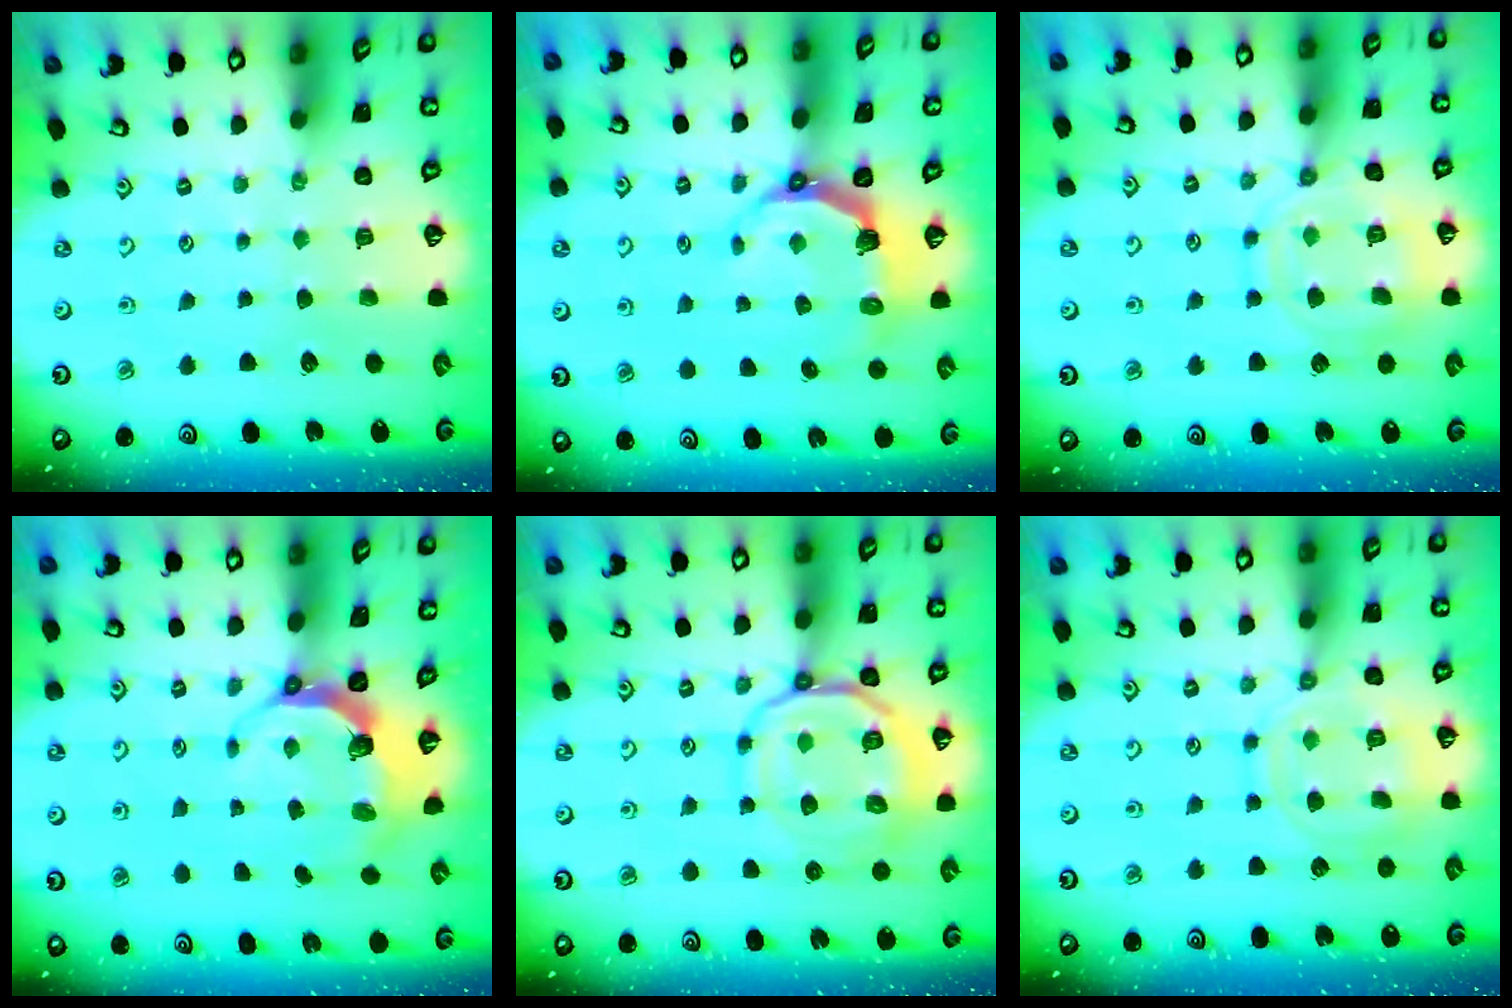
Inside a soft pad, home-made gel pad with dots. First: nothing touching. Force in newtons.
{"total": 6.8, "press": 5.1, "slide": 4.5}
{"total": 13.4, "press": 13.4, "slide": 1.2}
{"total": 6.9, "press": 5.2, "slide": 4.5}
{"total": 14.0, "press": 13.9, "slide": 1.6}
{"total": 11.8, "press": 11.8, "slide": 1.1}